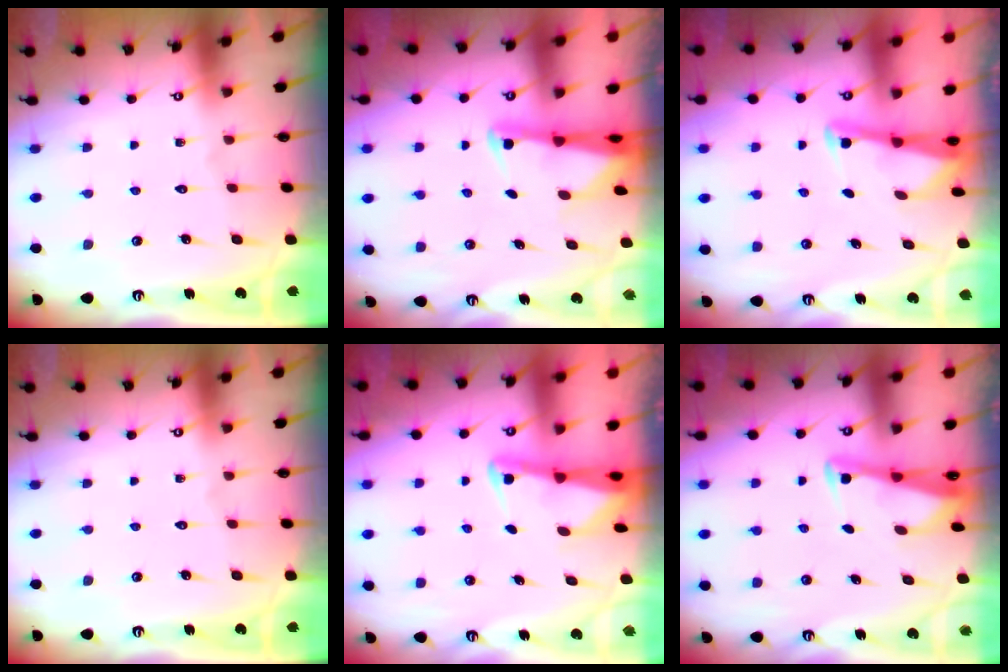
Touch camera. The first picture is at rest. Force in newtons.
{"total": 2.6, "press": 2.6, "slide": 0.5}
{"total": 2.9, "press": 2.9, "slide": 0.2}
{"total": 0.0}
{"total": 2.4, "press": 2.4, "slide": 0.3}
{"total": 2.8, "press": 2.8, "slide": 0.3}